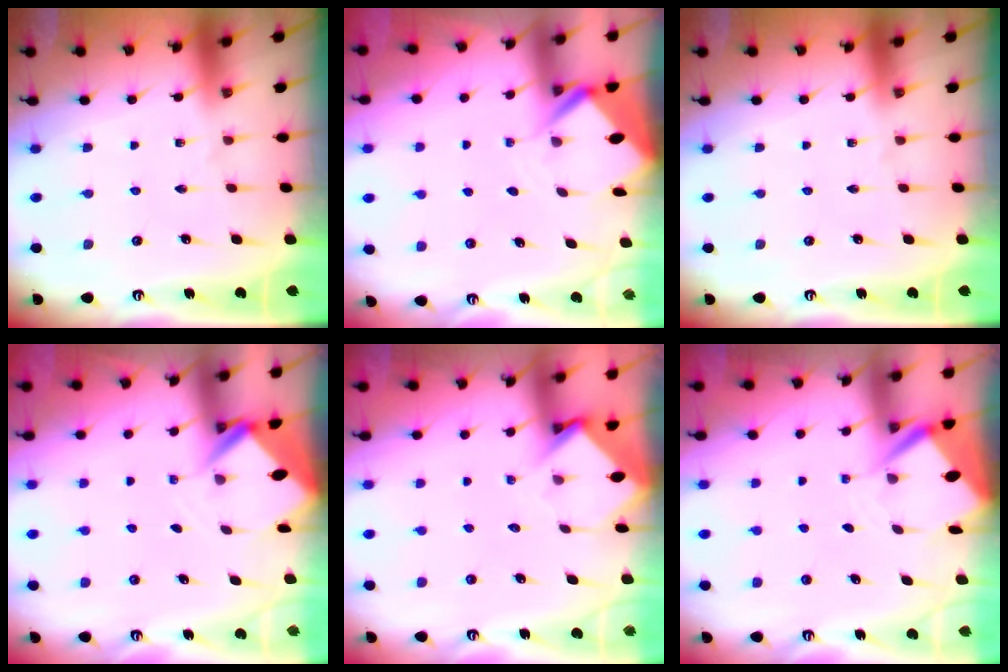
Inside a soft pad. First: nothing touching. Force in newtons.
{"total": 3.9, "press": 3.9, "slide": 0.4}
{"total": 0.0}
{"total": 2.7, "press": 2.7, "slide": 0.1}
{"total": 3.7, "press": 3.7, "slide": 0.3}
{"total": 4.0, "press": 4.0, "slide": 0.1}